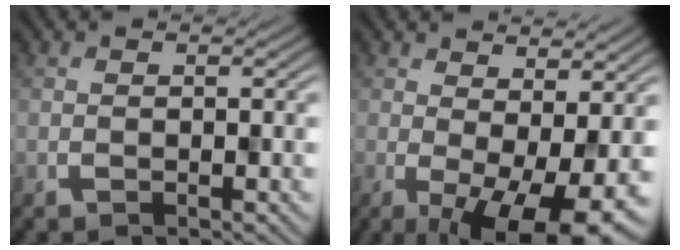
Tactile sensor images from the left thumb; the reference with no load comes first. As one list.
[{"total": 9.5, "force": [-2.7, 3.0, 8.6], "torque": [-0.120, -0.026, -0.018]}]